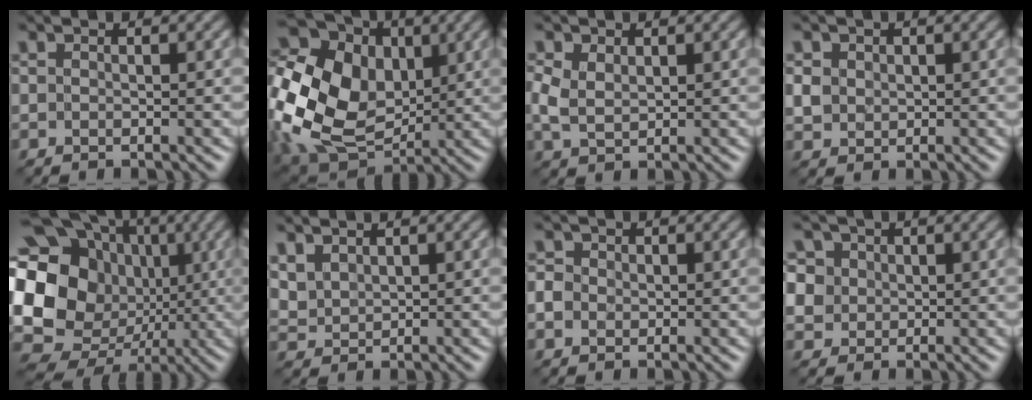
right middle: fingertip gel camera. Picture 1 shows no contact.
{"total": 17.0, "force": [0.9, 13.9, 9.9], "torque": [-0.244, 0.017, 0.013]}
{"total": 3.0, "force": [0.8, 2.2, 1.9], "torque": [-0.057, 0.006, 0.017]}
{"total": 1.9, "force": [0.4, 1.8, 0.6], "torque": [-0.018, 0.002, 0.015]}
{"total": 21.7, "force": [1.6, 19.1, 10.2], "torque": [-0.223, 0.028, -0.007]}
{"total": 2.6, "force": [1.5, 1.8, 1.1], "torque": [-0.043, 0.001, 0.040]}
{"total": 3.4, "force": [0.0, 3.1, 1.4], "torque": [-0.018, 0.027, -0.021]}
{"total": 7.9, "force": [2.8, 6.7, 3.1], "torque": [-0.077, 0.032, 0.027]}